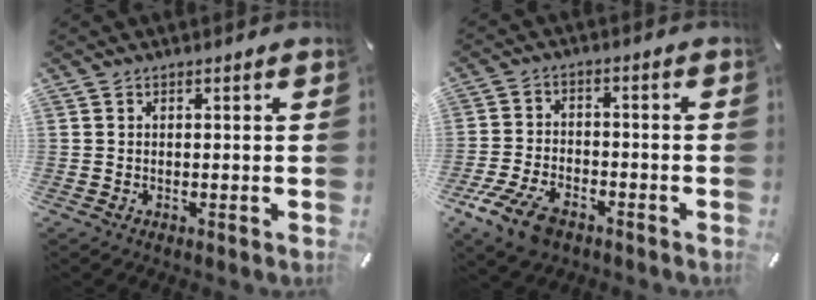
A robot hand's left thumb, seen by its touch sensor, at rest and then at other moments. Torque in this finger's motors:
{"motor_torque": [-0.38, 0.95, 0.91, 0.82, 0.08]}